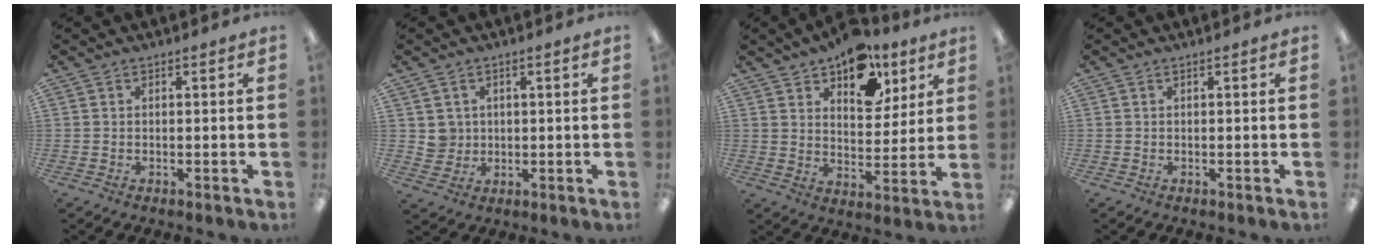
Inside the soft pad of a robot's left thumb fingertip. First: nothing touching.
{"total": 3.9, "force": [1.2, 3.7, -0.2], "torque": [0.006, 0.002, 0.019]}
{"total": 13.2, "force": [9.5, 7.3, 5.7], "torque": [-0.065, -0.057, 0.165]}
{"total": 0.0}